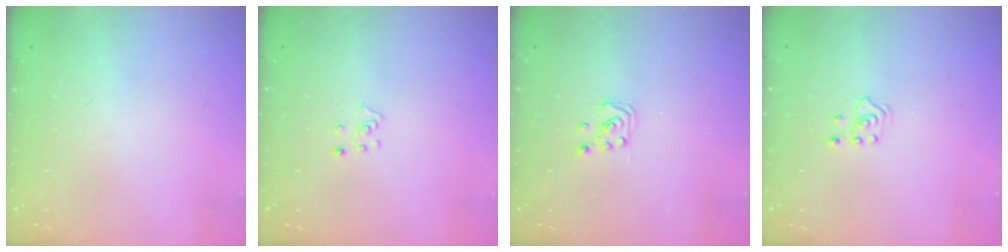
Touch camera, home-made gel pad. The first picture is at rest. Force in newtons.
{"total": 3.9, "press": 3.9, "slide": 0.3}
{"total": 2.3, "press": 2.2, "slide": 0.3}
{"total": 2.4, "press": 2.2, "slide": 0.8}